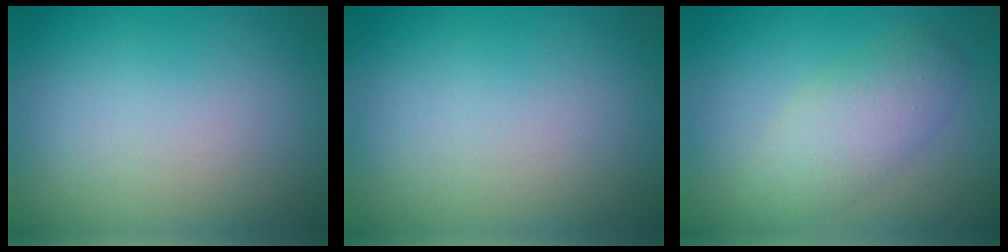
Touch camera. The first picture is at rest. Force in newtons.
{"total": 0.0}
{"total": 3.9, "press": 3.9, "slide": 0.2}